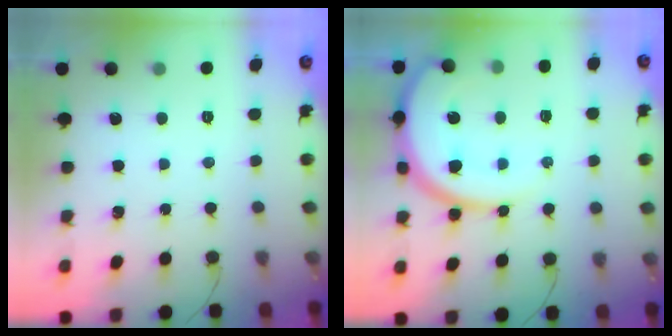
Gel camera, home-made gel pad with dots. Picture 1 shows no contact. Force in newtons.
{"total": 13.7, "press": 13.6, "slide": 0.9}